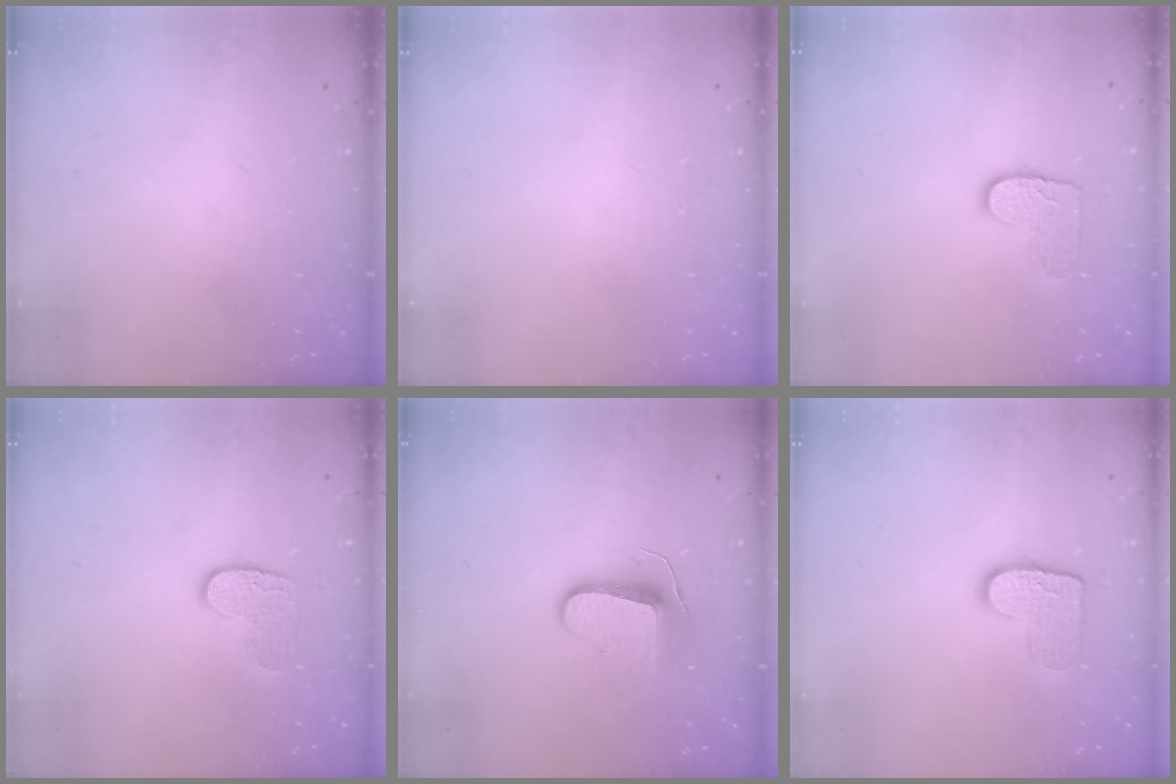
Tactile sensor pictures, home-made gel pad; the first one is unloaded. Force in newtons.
{"total": 0.0}
{"total": 8.2, "press": 8.2, "slide": 0.5}
{"total": 7.0, "press": 7.0, "slide": 0.2}
{"total": 9.5, "press": 9.5, "slide": 0.3}
{"total": 10.3, "press": 10.2, "slide": 0.6}